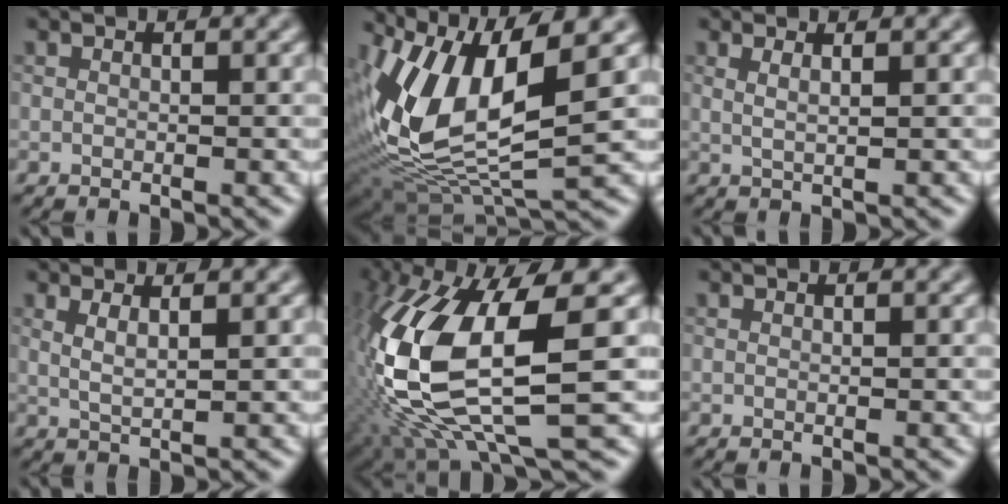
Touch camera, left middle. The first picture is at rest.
{"total": 10.2, "force": [2.5, 4.2, 8.9], "torque": [-0.188, -0.001, 0.053]}
{"total": 1.3, "force": [0.6, 0.4, 1.0], "torque": [-0.014, -0.001, 0.009]}
{"total": 1.6, "force": [0.7, 0.4, 1.4], "torque": [-0.027, -0.003, 0.019]}
{"total": 13.5, "force": [-0.5, 5.0, 12.6], "torque": [-0.270, -0.012, -0.002]}
{"total": 0.0}